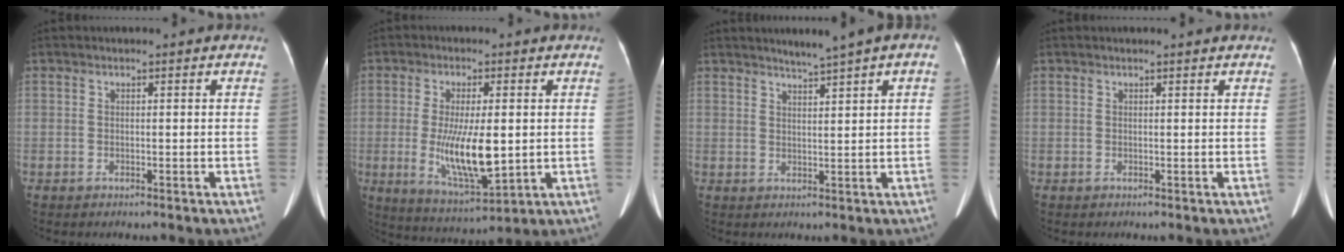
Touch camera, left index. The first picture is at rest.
{"total": 10.4, "force": [-0.5, 2.8, 10.0], "torque": [-0.190, -0.024, 0.002]}
{"total": 4.3, "force": [2.8, -0.5, 3.2], "torque": [-0.048, 0.009, 0.045]}
{"total": 1.8, "force": [1.7, -0.1, 0.5], "torque": [-0.012, 0.006, 0.019]}